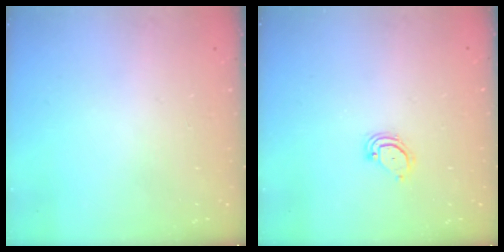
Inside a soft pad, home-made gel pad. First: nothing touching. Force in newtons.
{"total": 3.4, "press": 3.4, "slide": 0.2}